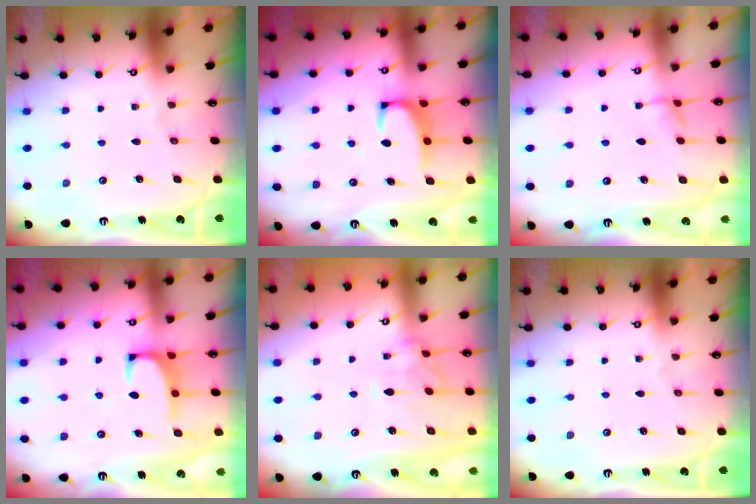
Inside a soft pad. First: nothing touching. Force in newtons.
{"total": 2.5, "press": 2.4, "slide": 0.7}
{"total": 2.6, "press": 2.6, "slide": 0.5}
{"total": 2.0, "press": 1.7, "slide": 1.0}
{"total": 2.4, "press": 2.2, "slide": 1.2}
{"total": 0.0}